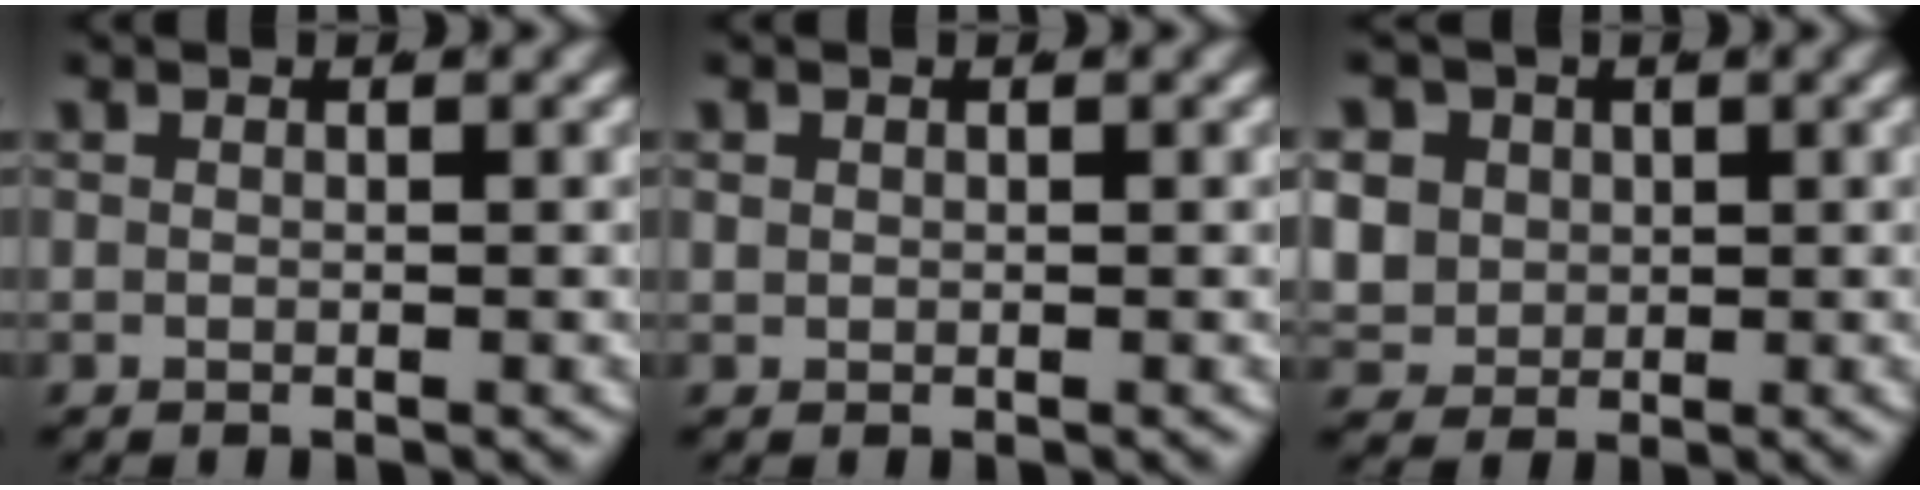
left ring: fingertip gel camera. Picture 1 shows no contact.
{"total": 0.7, "force": [0.2, 0.6, 0.3], "torque": [-0.011, -0.002, 0.008]}
{"total": 7.8, "force": [0.5, 7.1, 3.2], "torque": [-0.092, -0.024, 0.014]}